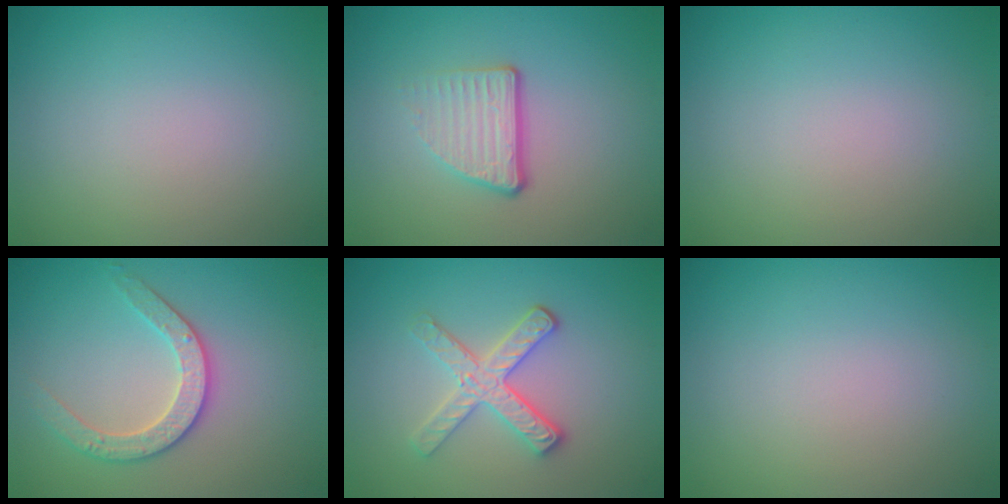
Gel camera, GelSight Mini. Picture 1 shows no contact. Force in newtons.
{"total": 3.4, "press": 2.2, "slide": 2.7}
{"total": 0.0}
{"total": 2.9, "press": 2.9, "slide": 0.7}
{"total": 3.4, "press": 3.0, "slide": 1.6}
{"total": 0.0}